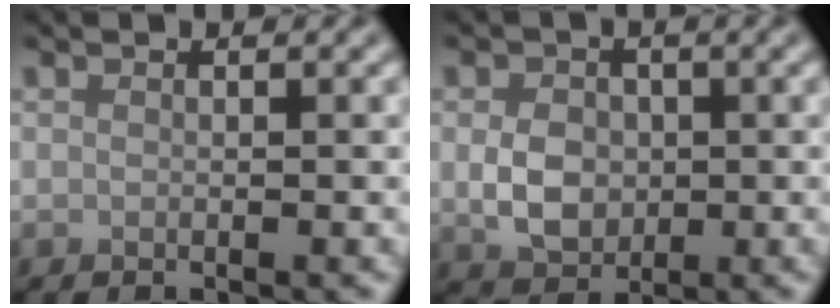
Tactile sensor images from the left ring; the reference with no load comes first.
{"total": 3.8, "force": [-0.2, 2.9, 2.3], "torque": [-0.044, -0.002, -0.007]}